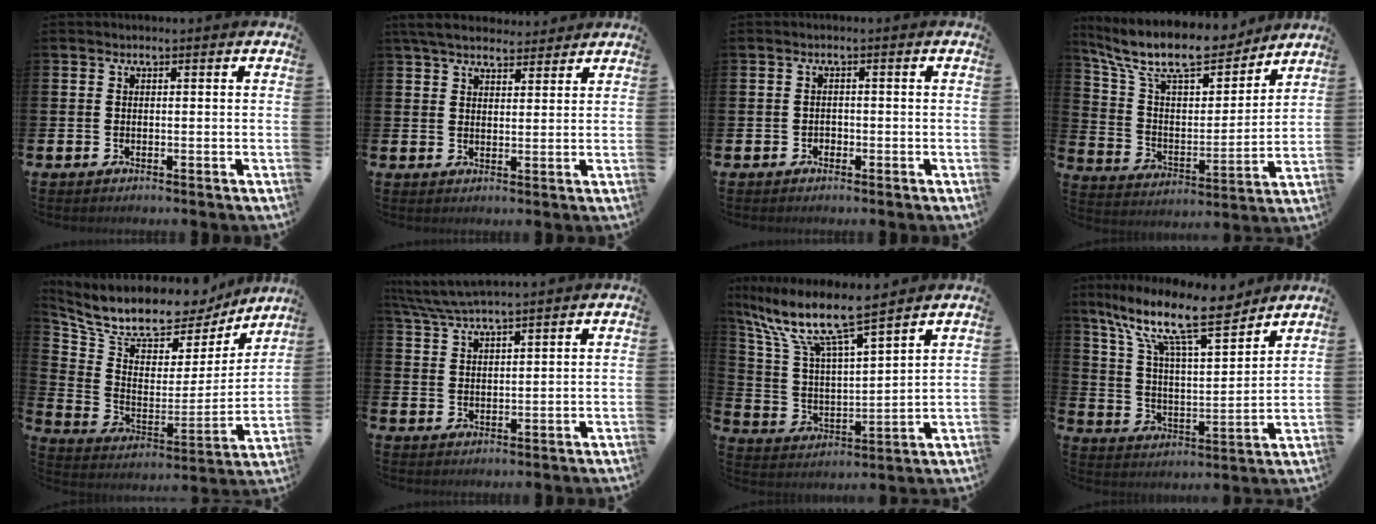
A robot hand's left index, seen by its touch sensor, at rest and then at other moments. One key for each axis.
{"total": 5.7, "fx": 5.3, "fy": 1.6, "fz": 1.5, "tx": -0.048, "ty": -0.013, "tz": 0.100}
{"total": 1.0, "fx": -0.6, "fy": 0.8, "fz": 0.1, "tx": -0.003, "ty": 0.003, "tz": -0.015}
{"total": 12.5, "fx": 11.0, "fy": 3.6, "fz": 4.9, "tx": -0.134, "ty": -0.069, "tz": 0.191}
{"total": 10.1, "fx": 8.9, "fy": 3.6, "fz": 3.0, "tx": -0.105, "ty": -0.062, "tz": 0.152}
{"total": 4.4, "fx": 4.2, "fy": -0.1, "fz": 1.3, "tx": -0.044, "ty": -0.017, "tz": 0.076}
{"total": 9.9, "fx": 8.4, "fy": 1.2, "fz": 5.1, "tx": -0.139, "ty": -0.051, "tz": 0.141}
{"total": 13.8, "fx": 10.7, "fy": 3.4, "fz": 8.0, "tx": -0.172, "ty": -0.060, "tz": 0.181}